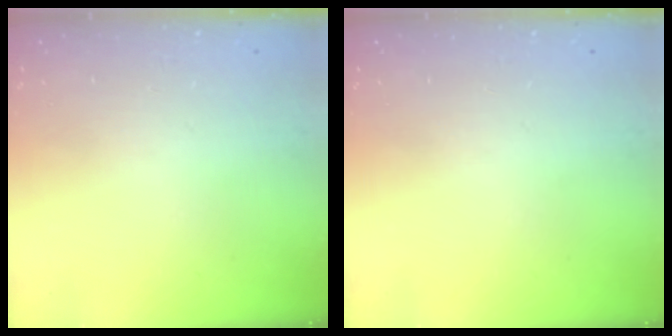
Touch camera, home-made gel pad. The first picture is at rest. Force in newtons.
{"total": 0.0}